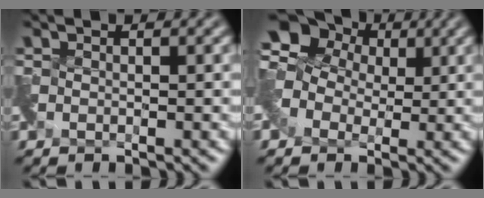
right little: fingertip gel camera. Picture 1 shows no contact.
{"total": 7.1, "force": [2.1, 5.6, 3.7], "torque": [-0.071, 0.035, 0.014]}